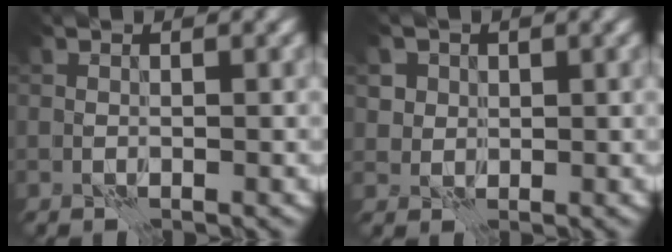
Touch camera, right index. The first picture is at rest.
{"total": 3.0, "force": [1.1, 2.7, 0.9], "torque": [-0.024, 0.001, 0.015]}